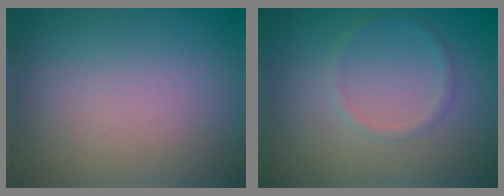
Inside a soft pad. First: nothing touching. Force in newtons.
{"total": 1.0, "press": 1.0, "slide": 0.1}